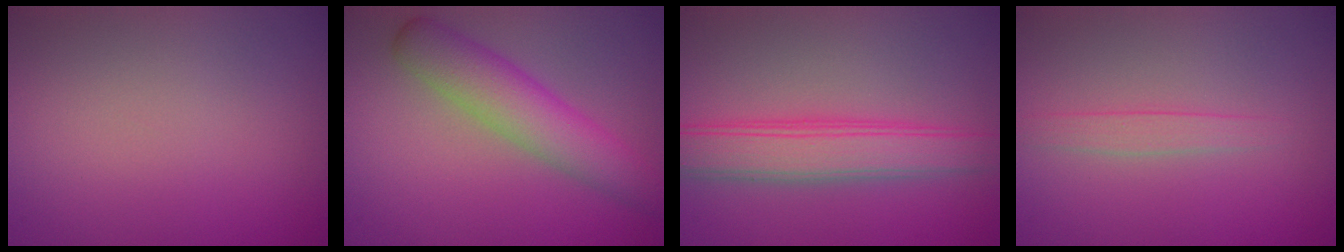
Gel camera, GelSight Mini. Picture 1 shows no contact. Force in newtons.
{"total": 5.1, "press": 5.1, "slide": 0.0}
{"total": 4.8, "press": 4.8, "slide": 0.1}
{"total": 1.3, "press": 1.3, "slide": 0.0}